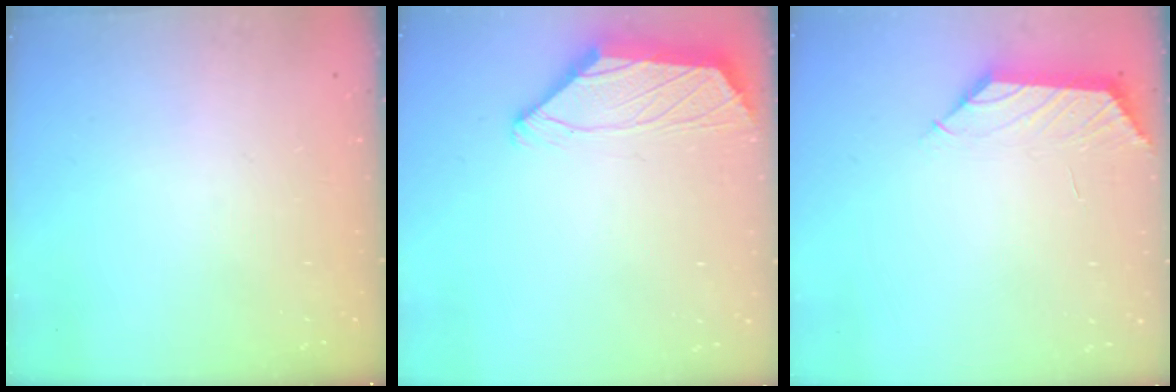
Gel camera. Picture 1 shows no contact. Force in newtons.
{"total": 1.7, "press": 1.5, "slide": 0.7}
{"total": 2.9, "press": 2.9, "slide": 0.5}